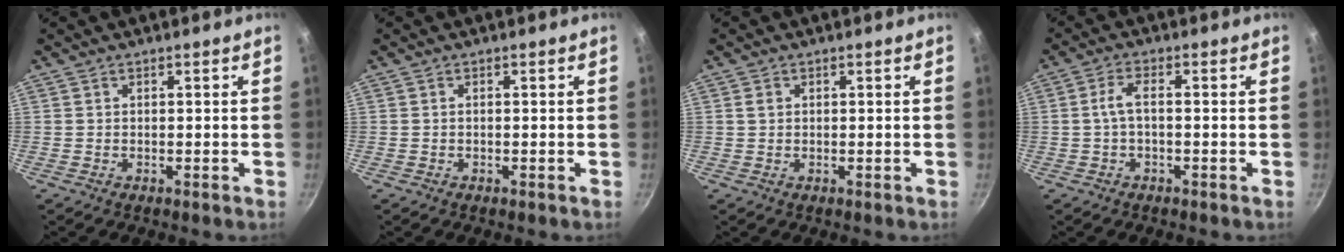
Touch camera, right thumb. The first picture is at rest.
{"total": 0.0}
{"total": 1.2, "force": [0.4, 1.0, 0.6], "torque": [-0.008, 0.002, 0.006]}
{"total": 3.6, "force": [-0.5, 1.4, 3.3], "torque": [-0.077, 0.017, -0.013]}